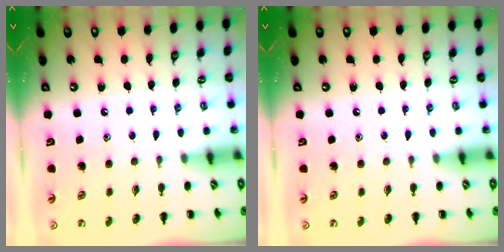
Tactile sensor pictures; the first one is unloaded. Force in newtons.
{"total": 0.0}